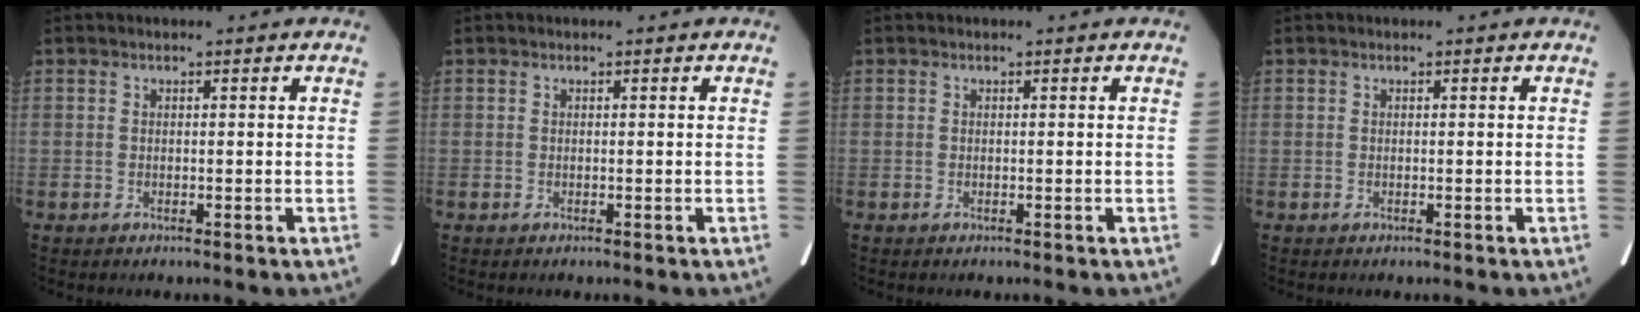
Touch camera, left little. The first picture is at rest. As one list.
[{"total": 0.0}, {"total": 0.0}, {"total": 0.0}]